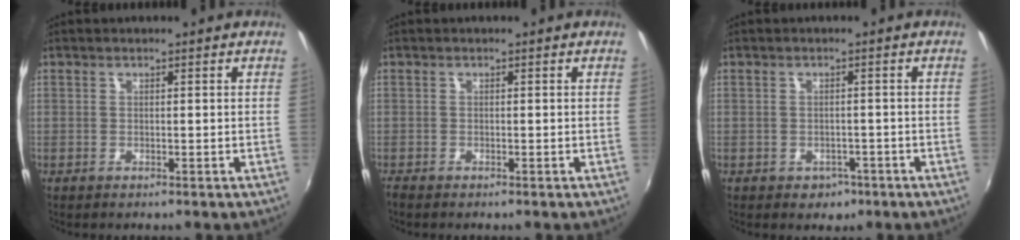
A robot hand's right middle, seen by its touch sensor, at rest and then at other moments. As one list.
[{"total": 0.7, "force": [-0.7, 0.1, 0.2], "torque": [-0.006, -0.005, -0.016]}, {"total": 3.2, "force": [-1.7, 2.6, 1.1], "torque": [-0.025, -0.003, -0.018]}]